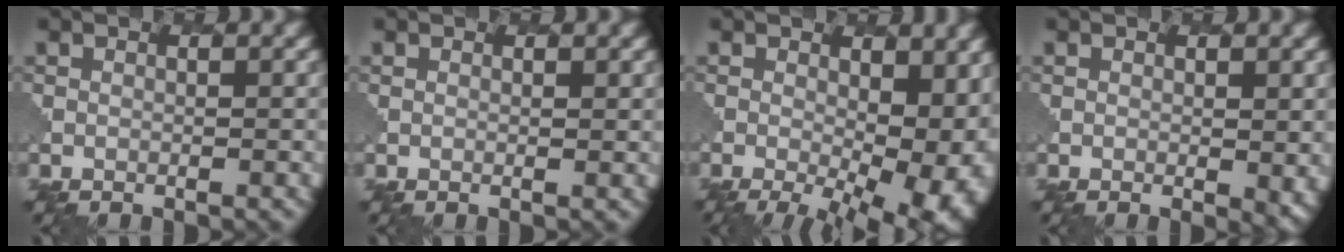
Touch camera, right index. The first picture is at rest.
{"total": 0.6, "force": [0.5, 0.0, 0.2], "torque": [-0.002, -0.004, 0.007]}
{"total": 13.9, "force": [-1.6, 7.4, 11.6], "torque": [-0.145, -0.028, 0.006]}
{"total": 2.7, "force": [-0.1, 1.0, 2.5], "torque": [-0.031, -0.010, 0.003]}